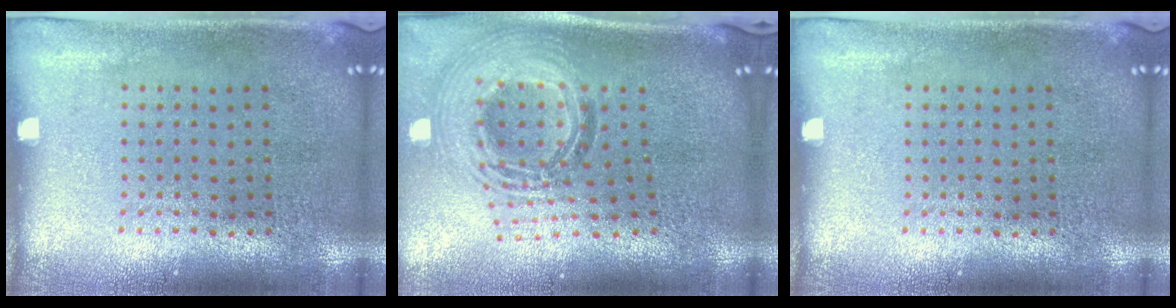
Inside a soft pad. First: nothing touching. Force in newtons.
{"total": 2.0, "press": 1.6, "slide": 1.2}
{"total": 0.0}